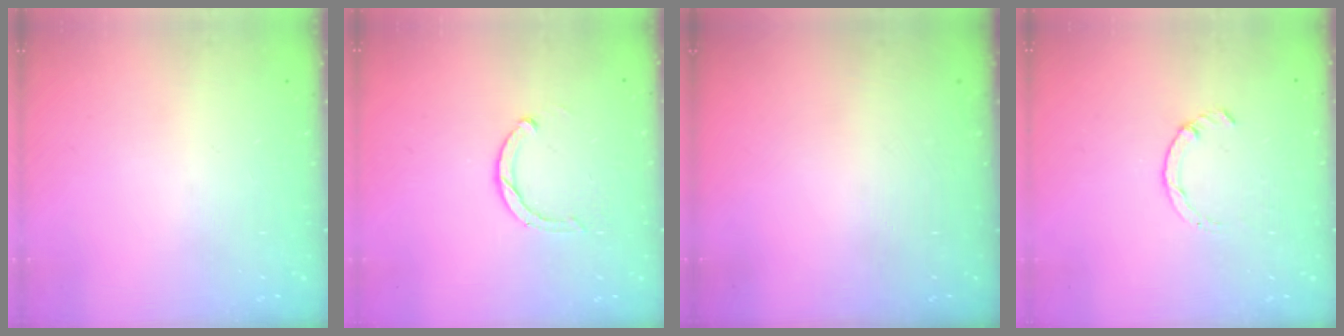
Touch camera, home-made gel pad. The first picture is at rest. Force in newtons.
{"total": 3.0, "press": 2.9, "slide": 0.5}
{"total": 0.0}
{"total": 2.2, "press": 2.1, "slide": 0.4}